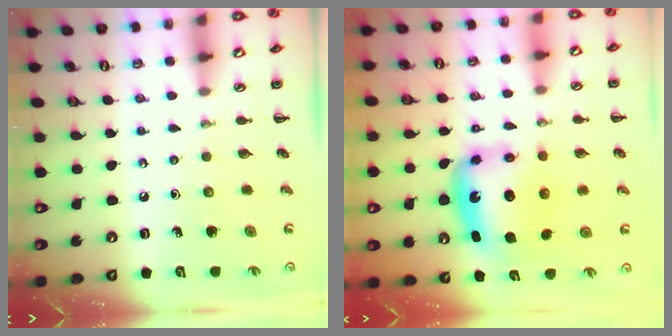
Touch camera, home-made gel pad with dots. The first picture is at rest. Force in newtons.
{"total": 7.4, "press": 7.3, "slide": 1.3}